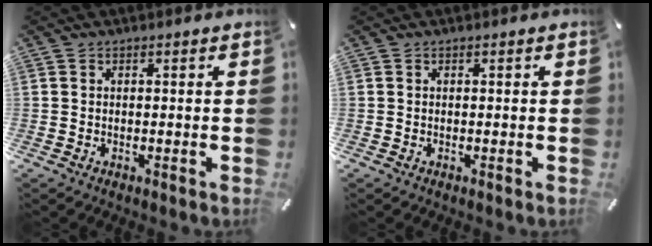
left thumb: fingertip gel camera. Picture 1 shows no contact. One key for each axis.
{"total": 0.0}